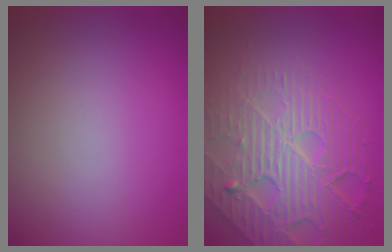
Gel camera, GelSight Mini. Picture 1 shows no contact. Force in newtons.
{"total": 8.7, "press": 5.9, "slide": 6.4}